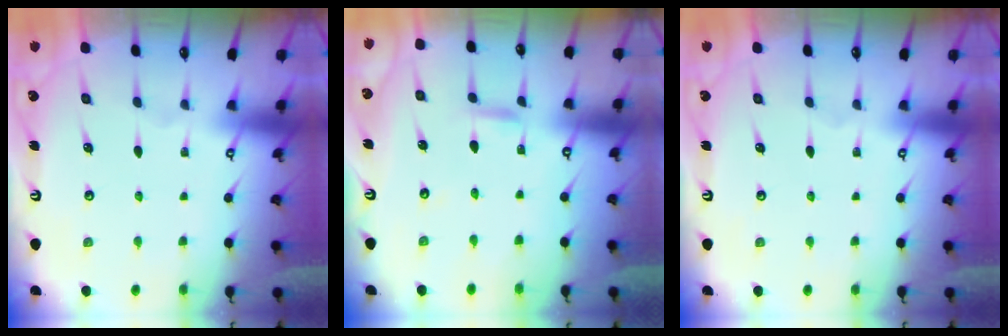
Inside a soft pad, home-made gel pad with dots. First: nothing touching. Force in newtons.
{"total": 2.4, "press": 2.4, "slide": 0.1}
{"total": 0.0}